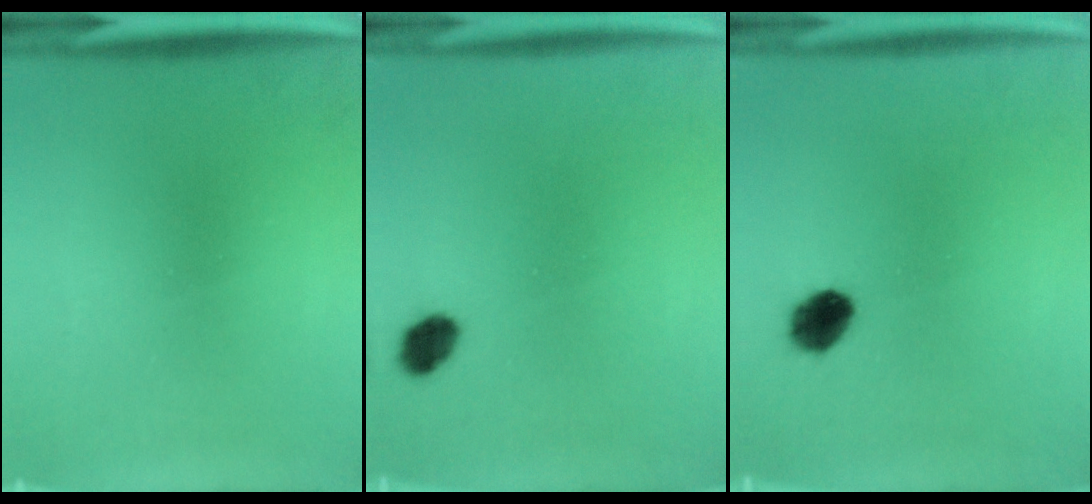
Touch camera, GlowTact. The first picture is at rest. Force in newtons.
{"total": 3.7}
{"total": 5.5}